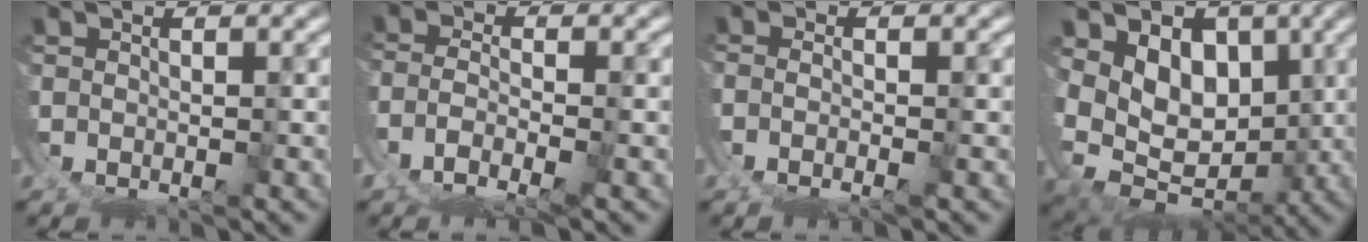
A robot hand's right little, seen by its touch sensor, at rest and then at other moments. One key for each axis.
{"total": 3.1, "fx": -1.2, "fy": 1.3, "fz": 2.6, "tx": -0.059, "ty": -0.014, "tz": -0.013}
{"total": 1.7, "fx": -0.6, "fy": -0.6, "fz": 1.4, "tx": -0.022, "ty": -0.002, "tz": -0.008}
{"total": 10.4, "fx": 1.3, "fy": 8.5, "fz": 5.8, "tx": -0.137, "ty": -0.036, "tz": 0.031}